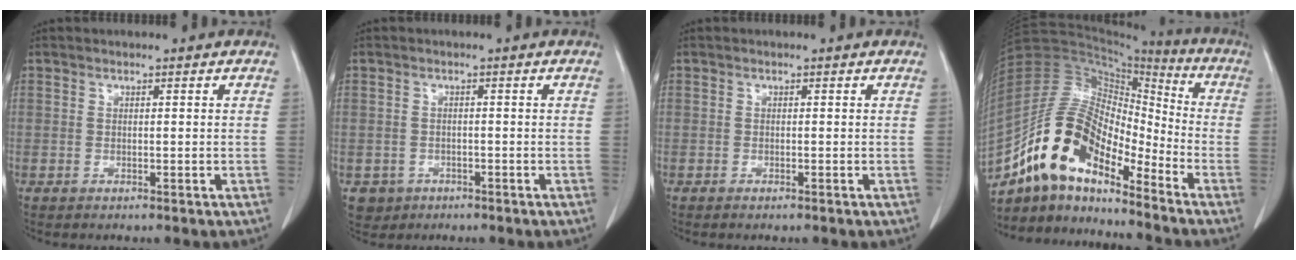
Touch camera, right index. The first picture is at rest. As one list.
[{"total": 3.2, "force": [-1.4, 2.8, 0.2], "torque": [-0.002, 0.008, -0.020]}, {"total": 0.6, "force": [-0.5, 0.1, 0.3], "torque": [-0.011, -0.002, -0.006]}, {"total": 15.7, "force": [-11.3, 6.0, 9.1], "torque": [-0.170, 0.046, -0.208]}]